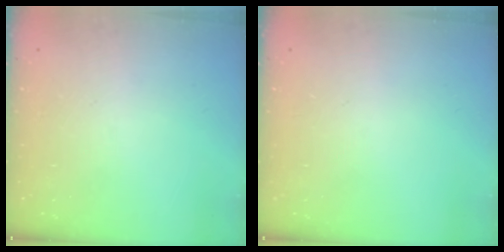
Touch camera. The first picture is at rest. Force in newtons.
{"total": 0.0}